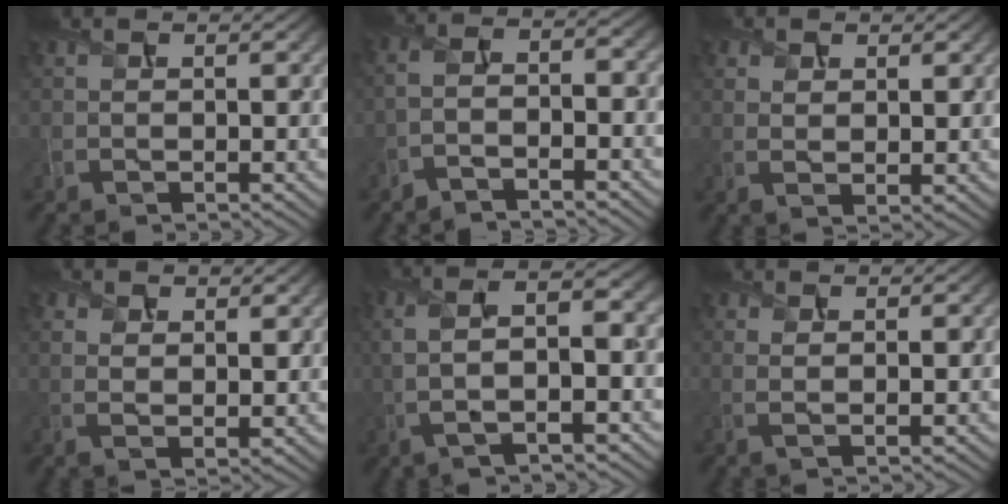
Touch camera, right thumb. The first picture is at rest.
{"total": 4.6, "force": [-3.1, 0.9, 3.3], "torque": [-0.071, 0.001, -0.068]}
{"total": 2.7, "force": [1.3, 1.5, 1.9], "torque": [-0.038, -0.005, 0.028]}
{"total": 4.2, "force": [2.2, 2.3, 2.8], "torque": [-0.061, -0.003, 0.043]}
{"total": 8.0, "force": [-0.1, 2.5, 7.5], "torque": [-0.155, 0.013, -0.009]}
{"total": 1.6, "force": [0.6, 0.2, 1.4], "torque": [-0.030, 0.002, 0.010]}